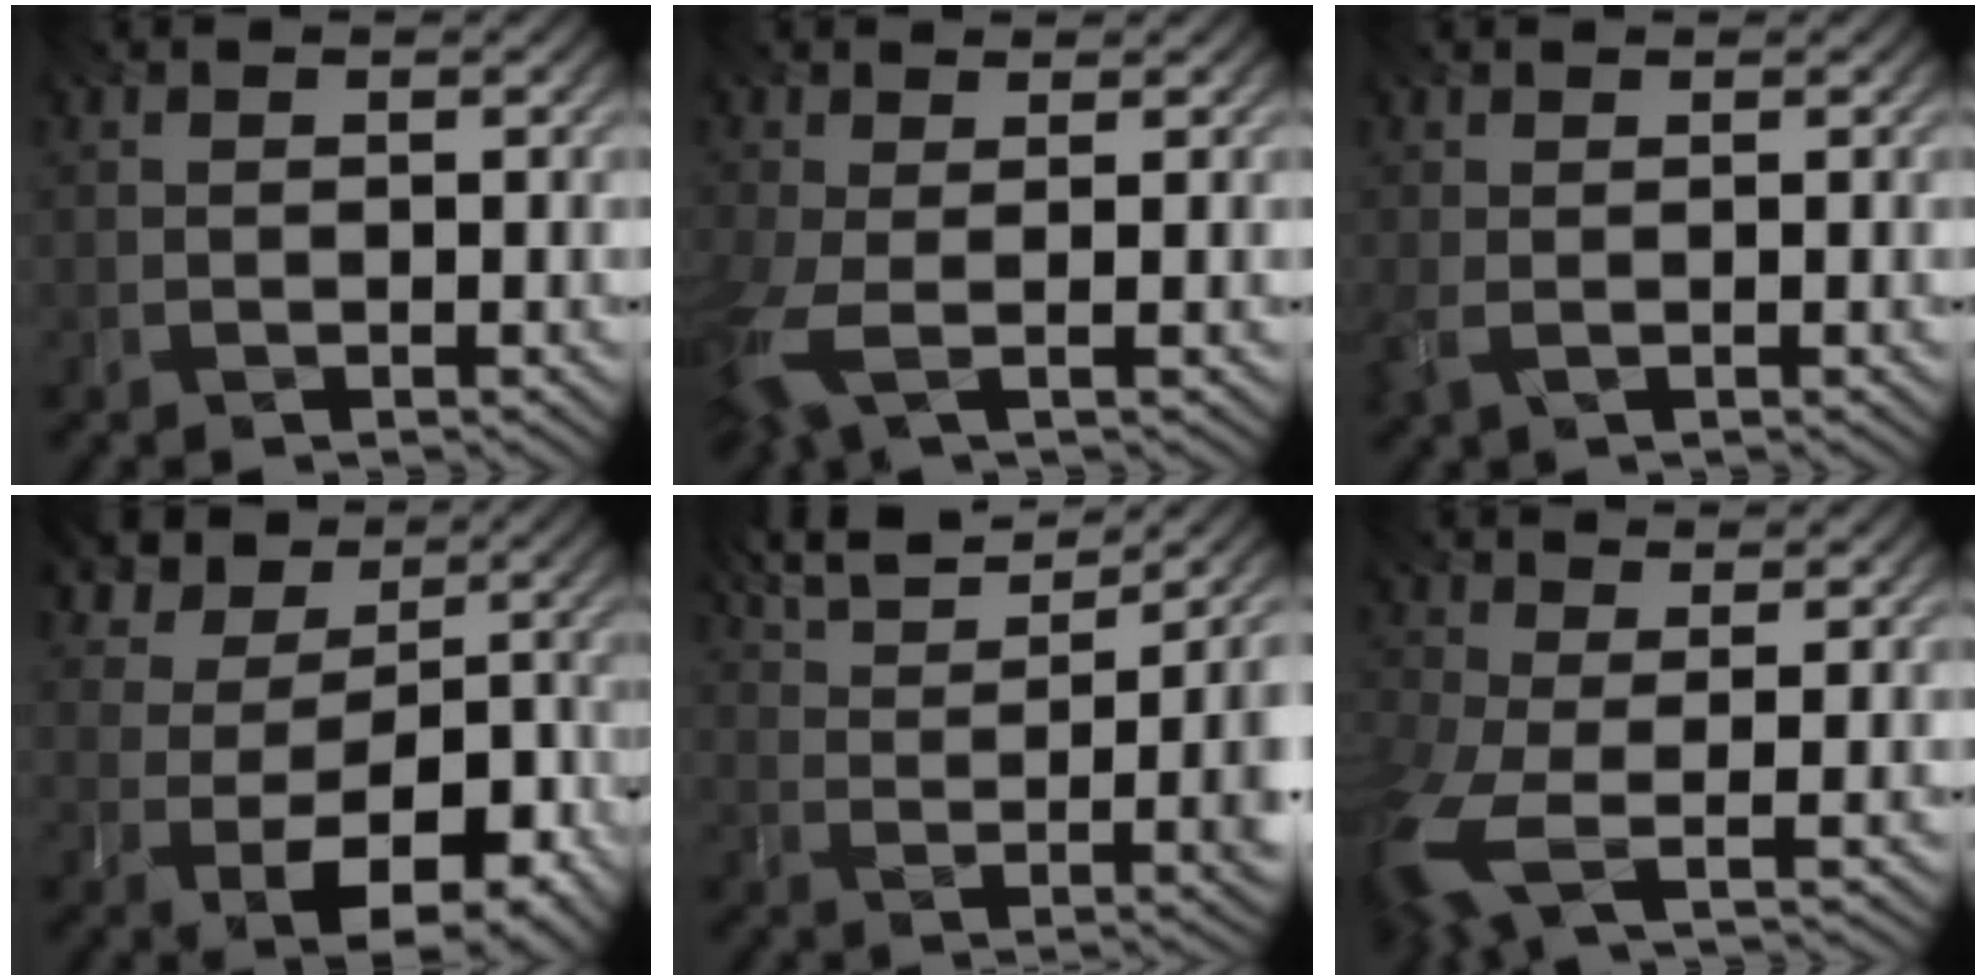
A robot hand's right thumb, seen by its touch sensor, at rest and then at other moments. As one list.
[{"total": 4.5, "force": [-0.4, 2.0, 4.1], "torque": [-0.108, -0.003, -0.016]}, {"total": 1.7, "force": [0.4, 0.8, 1.5], "torque": [-0.043, 0.010, 0.009]}, {"total": 10.4, "force": [-1.4, 7.9, 6.6], "torque": [-0.089, -0.016, -0.015]}, {"total": 9.1, "force": [5.6, 2.3, 6.8], "torque": [-0.119, 0.026, 0.107]}, {"total": 7.2, "force": [-1.9, 3.7, 5.9], "torque": [-0.163, -0.022, -0.047]}]